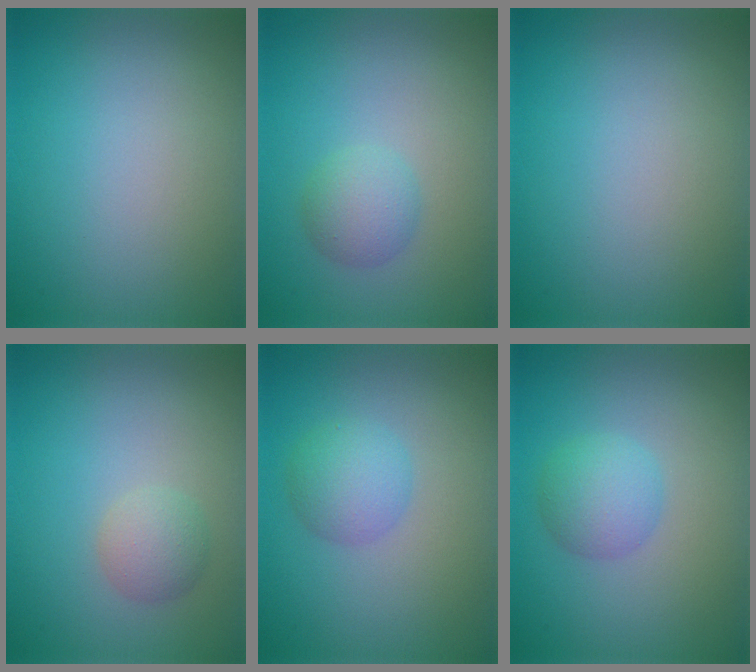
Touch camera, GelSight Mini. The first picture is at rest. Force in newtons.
{"total": 2.4, "press": 2.4, "slide": 0.1}
{"total": 0.0}
{"total": 2.0, "press": 2.0, "slide": 0.0}
{"total": 2.8, "press": 2.8, "slide": 0.1}
{"total": 2.9, "press": 2.9, "slide": 0.1}